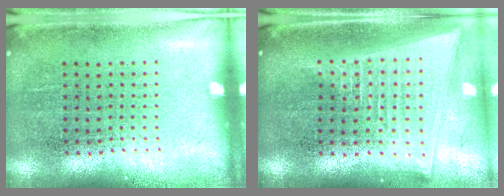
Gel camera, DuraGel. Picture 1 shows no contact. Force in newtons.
{"total": 2.1, "press": 1.8, "slide": 1.1}